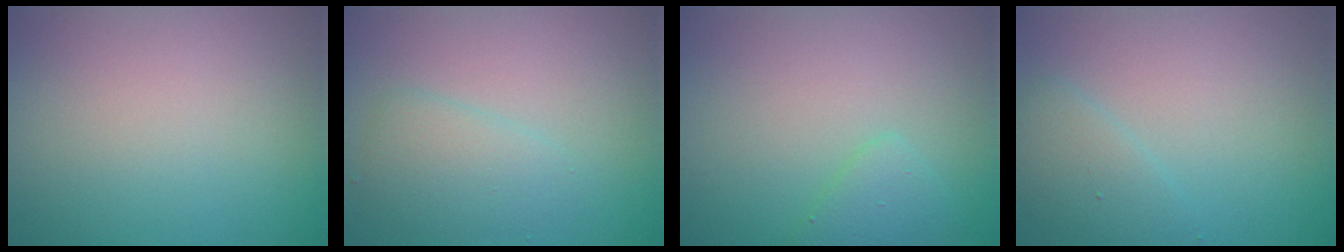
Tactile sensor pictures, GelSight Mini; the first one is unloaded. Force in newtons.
{"total": 2.6, "press": 2.6, "slide": 0.0}
{"total": 2.0, "press": 2.0, "slide": 0.0}
{"total": 1.9, "press": 1.9, "slide": 0.2}